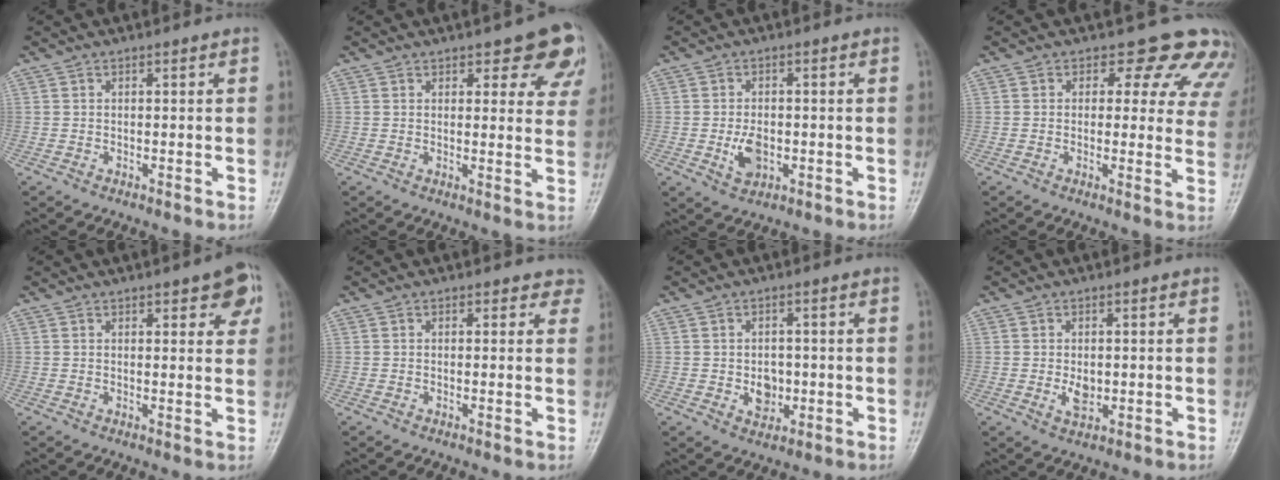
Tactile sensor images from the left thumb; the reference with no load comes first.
{"total": 9.2, "force": [5.4, 3.9, 6.3], "torque": [-0.031, -0.023, 0.060]}
{"total": 4.9, "force": [-1.0, 3.2, 3.5], "torque": [-0.053, -0.001, -0.014]}
{"total": 10.8, "force": [8.7, 5.5, 3.0], "torque": [0.024, -0.040, 0.066]}
{"total": 6.7, "force": [3.4, 2.5, 5.2], "torque": [-0.040, -0.010, 0.035]}
{"total": 2.7, "force": [2.1, 1.6, 0.3], "torque": [0.031, -0.007, 0.006]}
{"total": 4.2, "force": [-0.6, 3.3, 2.6], "torque": [-0.018, 0.002, -0.004]}
{"total": 3.1, "force": [-0.2, 2.0, 2.4], "torque": [-0.036, -0.006, 0.000]}